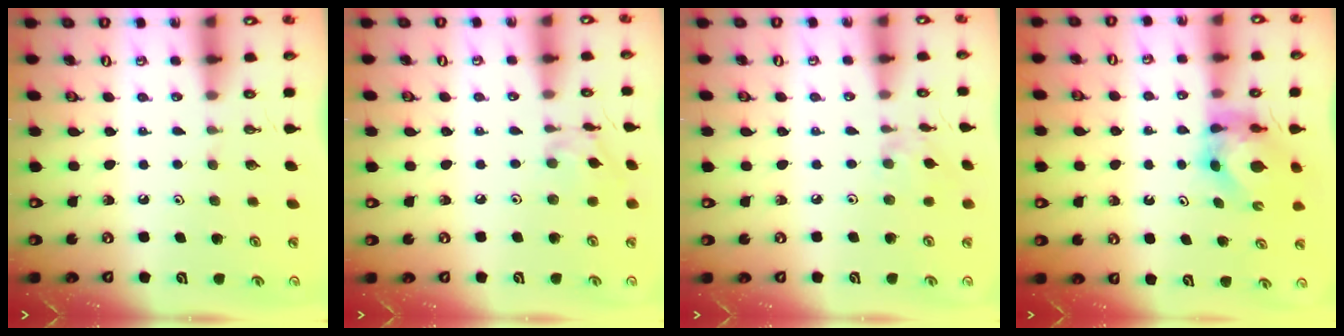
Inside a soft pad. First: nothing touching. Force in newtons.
{"total": 8.2, "press": 8.2, "slide": 0.5}
{"total": 2.0, "press": 2.0, "slide": 0.4}
{"total": 5.8, "press": 5.8, "slide": 0.3}